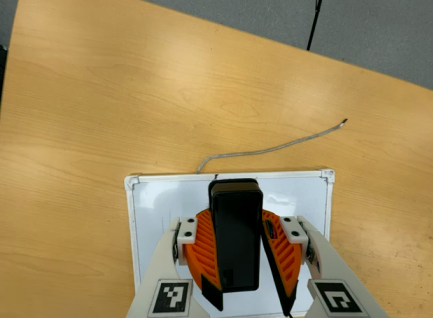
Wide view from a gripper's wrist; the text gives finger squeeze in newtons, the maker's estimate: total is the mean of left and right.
{"total": 8.7, "left": 8.9, "right": 8.5}